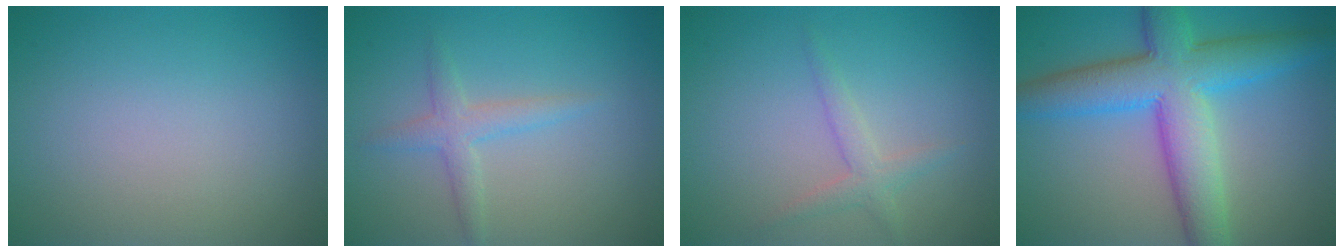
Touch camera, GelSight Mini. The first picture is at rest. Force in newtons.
{"total": 2.1, "press": 2.1, "slide": 0.1}
{"total": 1.8, "press": 1.8, "slide": 0.1}
{"total": 9.2, "press": 9.2, "slide": 0.2}